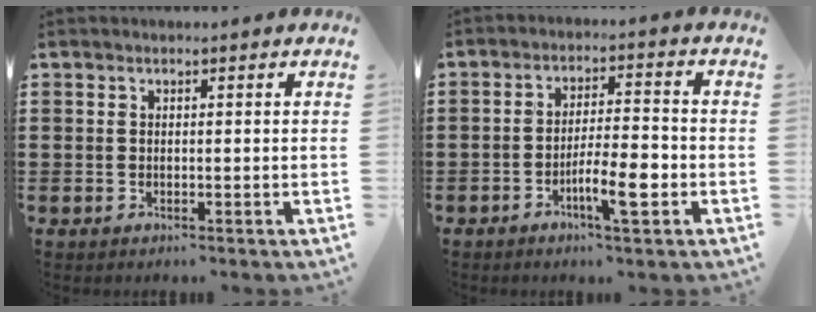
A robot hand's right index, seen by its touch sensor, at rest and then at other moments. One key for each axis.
{"total": 6.6, "fx": -2.9, "fy": 1.3, "fz": 5.9, "tx": -0.100, "ty": -0.003, "tz": -0.051}